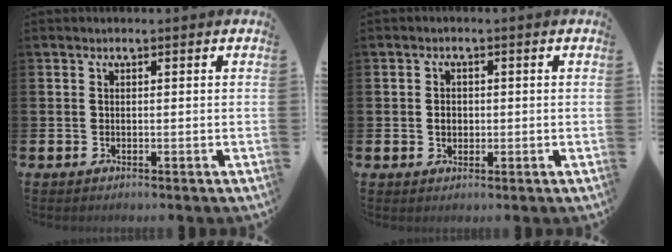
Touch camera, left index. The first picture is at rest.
{"total": 1.9, "force": [0.0, 1.6, 1.0], "torque": [-0.003, 0.002, -0.006]}